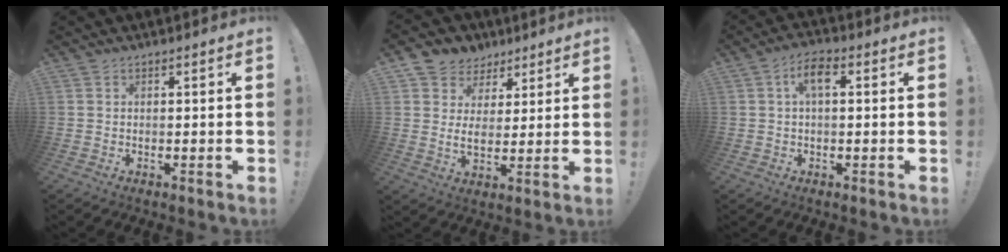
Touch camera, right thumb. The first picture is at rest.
{"total": 7.3, "force": [3.2, 5.9, 2.7], "torque": [-0.049, -0.022, 0.067]}
{"total": 5.9, "force": [1.1, 2.7, 5.1], "torque": [-0.091, 0.013, 0.016]}